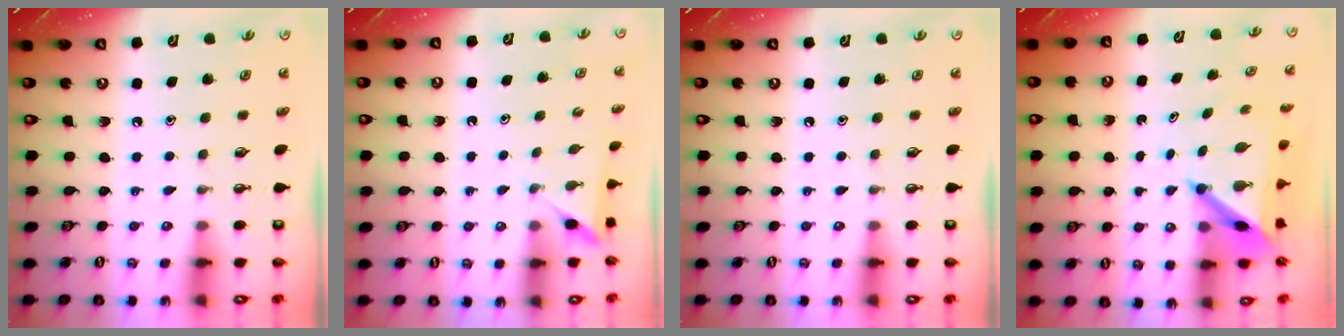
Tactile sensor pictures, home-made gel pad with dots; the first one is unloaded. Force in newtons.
{"total": 2.2, "press": 2.2, "slide": 0.2}
{"total": 0.0}
{"total": 6.4, "press": 6.4, "slide": 0.6}